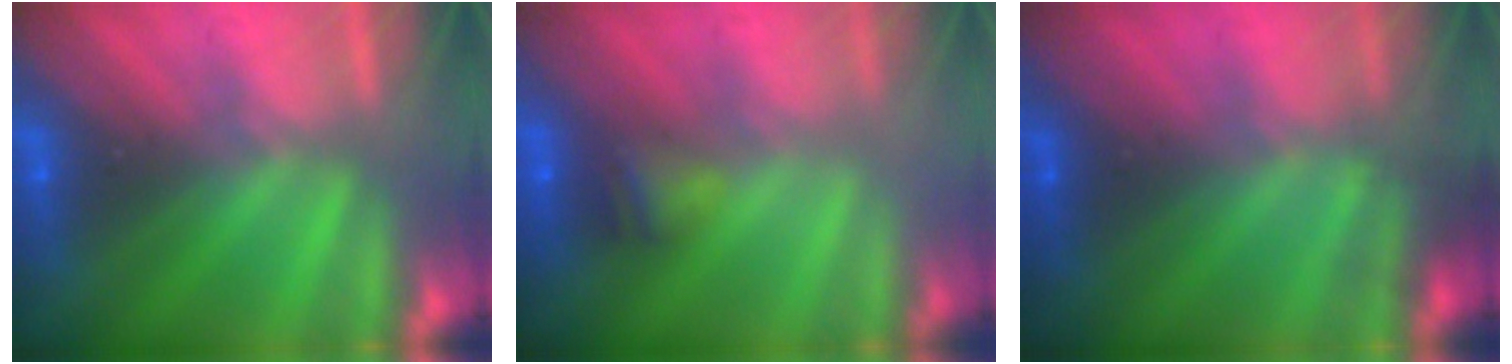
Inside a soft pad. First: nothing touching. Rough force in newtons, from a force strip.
{"total": 2.4}
{"total": 4.7}